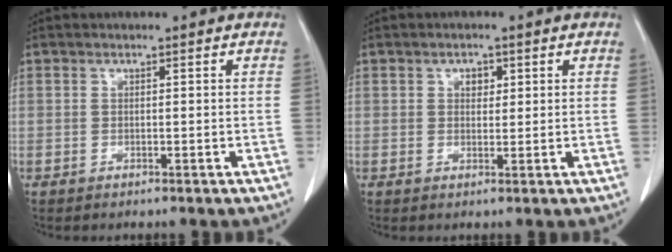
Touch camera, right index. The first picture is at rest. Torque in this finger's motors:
{"motor_torque": [0.09, 0.09, 0.00, 0.00]}